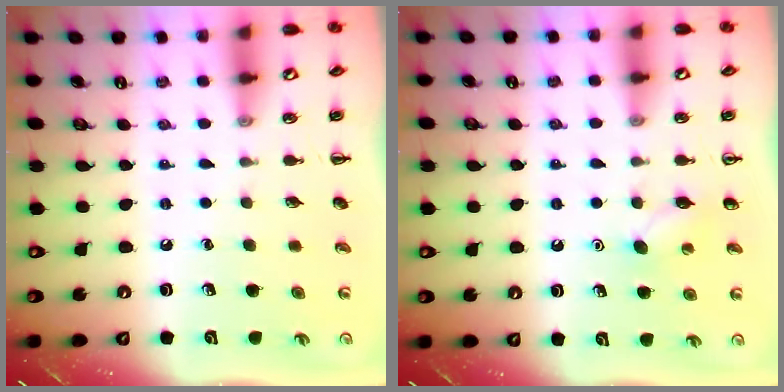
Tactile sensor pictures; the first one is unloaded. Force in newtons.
{"total": 5.5, "press": 5.3, "slide": 1.4}